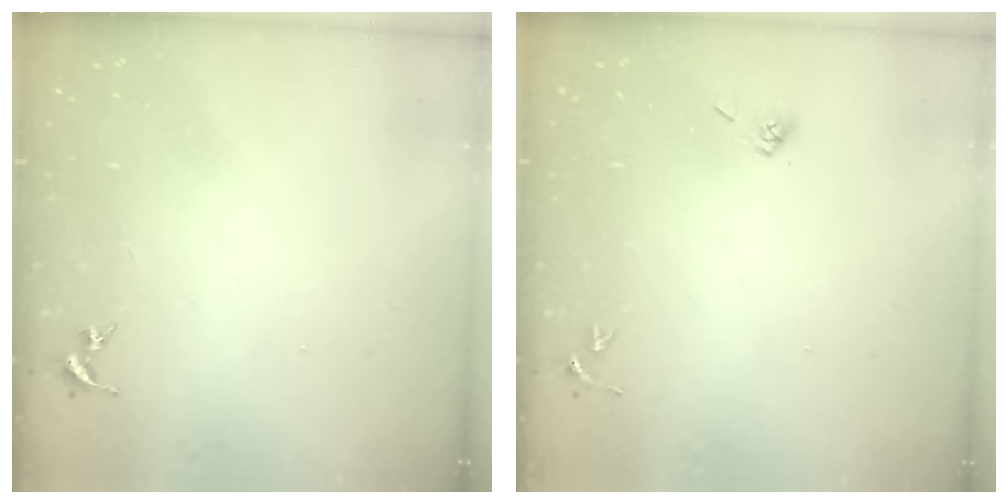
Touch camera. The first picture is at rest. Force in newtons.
{"total": 4.2, "press": 3.9, "slide": 1.6}